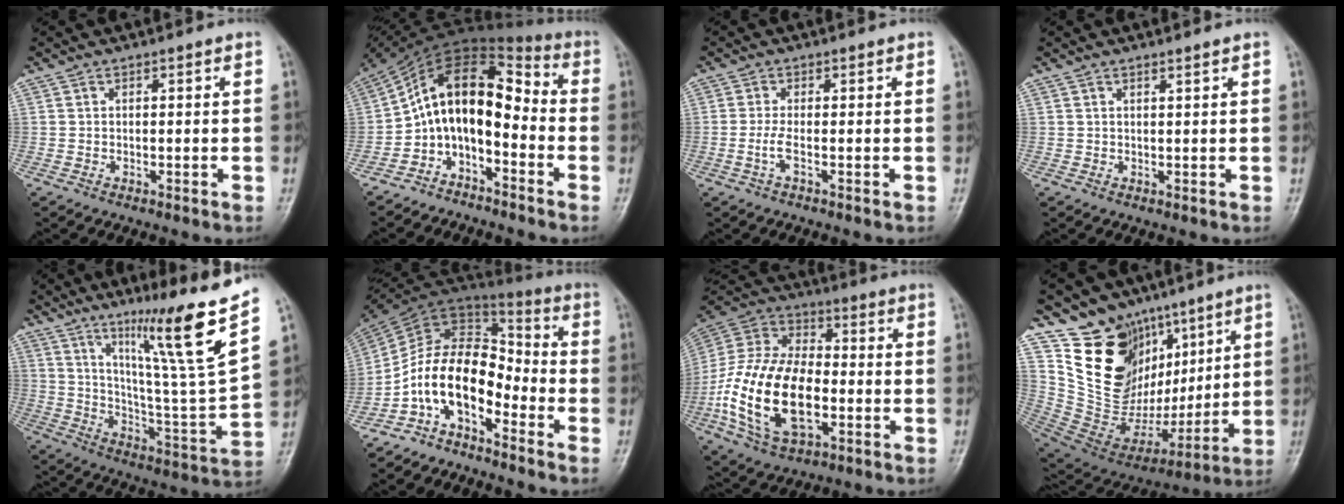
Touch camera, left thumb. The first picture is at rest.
{"total": 13.2, "force": [-3.8, 7.7, 10.0], "torque": [-0.148, 0.100, -0.083]}
{"total": 2.5, "force": [-0.9, 0.3, 2.4], "torque": [-0.065, 0.000, -0.020]}
{"total": 0.6, "force": [0.5, -0.2, 0.2], "torque": [-0.012, -0.008, 0.013]}
{"total": 21.1, "force": [12.6, 0.3, 16.9], "torque": [-0.239, -0.068, 0.206]}
{"total": 13.4, "force": [-6.6, 7.1, 9.2], "torque": [-0.153, 0.093, -0.138]}
{"total": 21.5, "force": [-4.8, 12.1, 17.0], "torque": [-0.332, 0.016, -0.088]}
{"total": 18.9, "force": [10.1, 13.7, 8.3], "torque": [-0.098, -0.047, 0.209]}